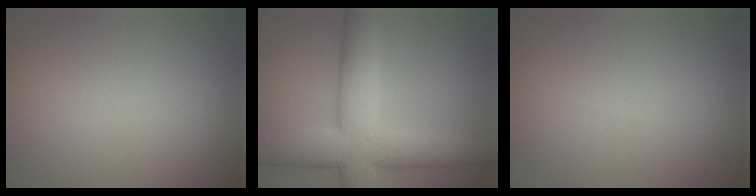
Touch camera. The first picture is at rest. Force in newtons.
{"total": 10.3, "press": 10.2, "slide": 0.6}
{"total": 0.0}